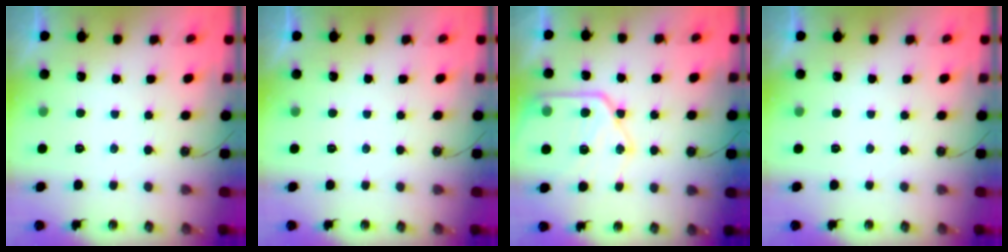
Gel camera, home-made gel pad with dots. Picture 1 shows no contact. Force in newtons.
{"total": 0.0}
{"total": 18.2, "press": 18.1, "slide": 1.9}
{"total": 0.0}